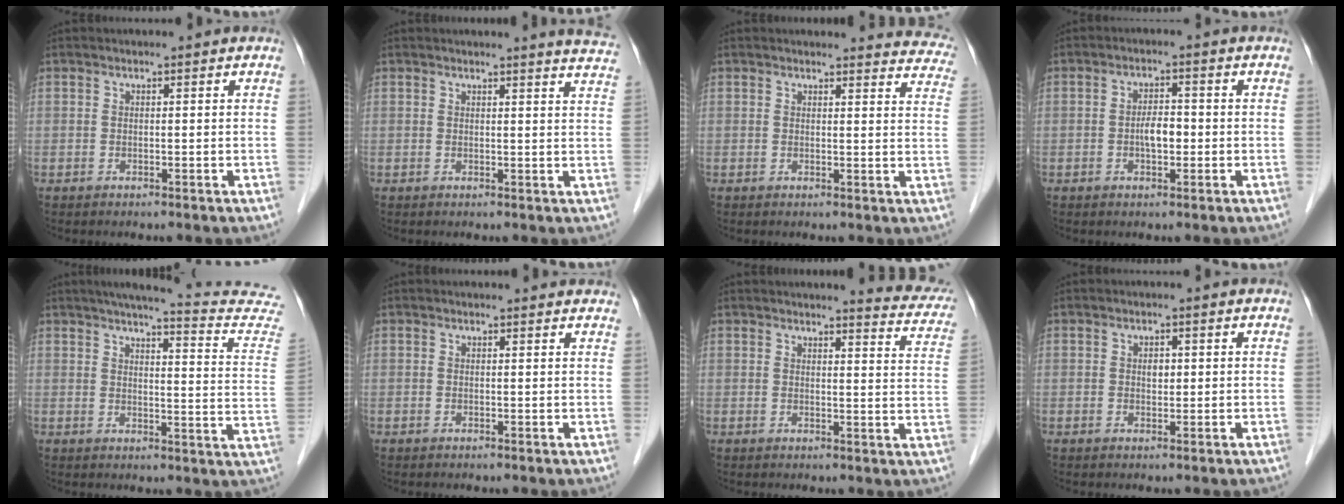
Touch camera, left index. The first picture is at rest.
{"total": 6.8, "force": [6.6, -0.5, 1.6], "torque": [-0.015, -0.042, 0.045]}
{"total": 12.1, "force": [11.8, 2.2, 1.5], "torque": [0.024, -0.058, 0.088]}
{"total": 3.1, "force": [-0.8, 1.4, 2.7], "torque": [-0.049, 0.001, -0.014]}
{"total": 18.9, "force": [17.2, 0.9, 7.6], "torque": [-0.088, -0.060, 0.183]}
{"total": 4.0, "force": [3.9, 0.6, 0.9], "torque": [-0.012, 0.006, 0.030]}
{"total": 8.8, "force": [8.3, 0.9, 2.7], "torque": [-0.016, -0.040, 0.068]}
{"total": 1.4, "force": [0.1, 0.9, 1.0], "torque": [-0.014, -0.002, 0.002]}